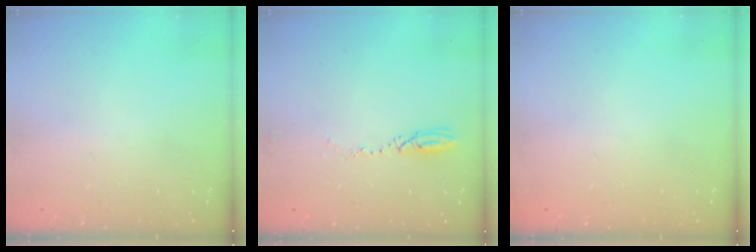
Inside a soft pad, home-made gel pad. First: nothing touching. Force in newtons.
{"total": 3.1, "press": 3.0, "slide": 0.8}
{"total": 2.8, "press": 2.3, "slide": 1.7}